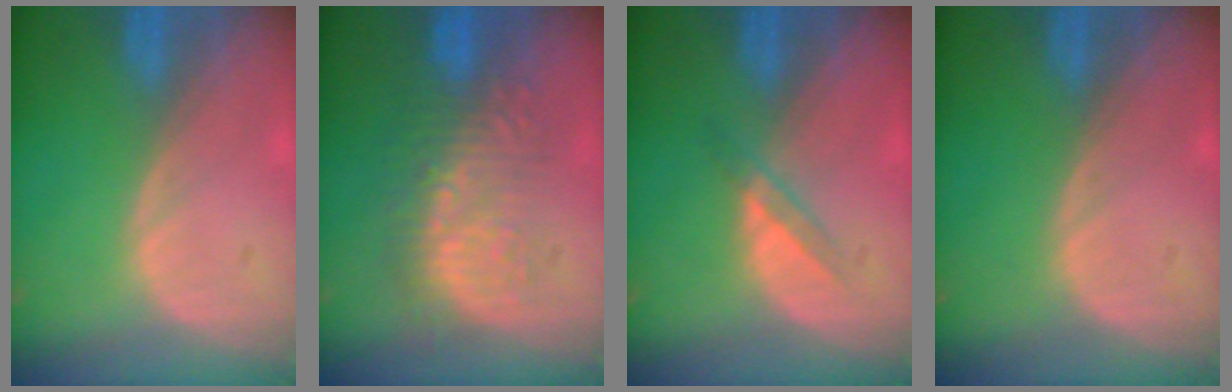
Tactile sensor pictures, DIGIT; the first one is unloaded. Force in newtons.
{"total": 8.9, "press": 8.7, "slide": 2.0}
{"total": 2.4, "press": 2.2, "slide": 1.1}
{"total": 0.0}